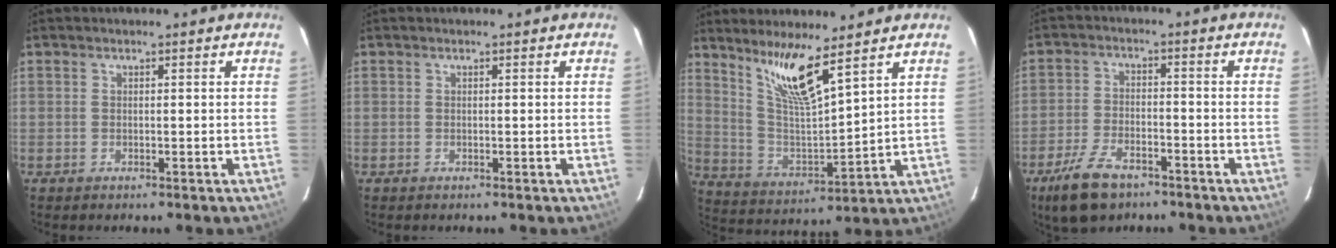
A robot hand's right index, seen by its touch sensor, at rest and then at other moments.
{"total": 0.0}
{"total": 11.5, "force": [8.2, 0.9, 8.1], "torque": [-0.146, -0.007, 0.169]}
{"total": 9.6, "force": [-6.6, 4.6, 5.4], "torque": [-0.137, -0.006, -0.119]}